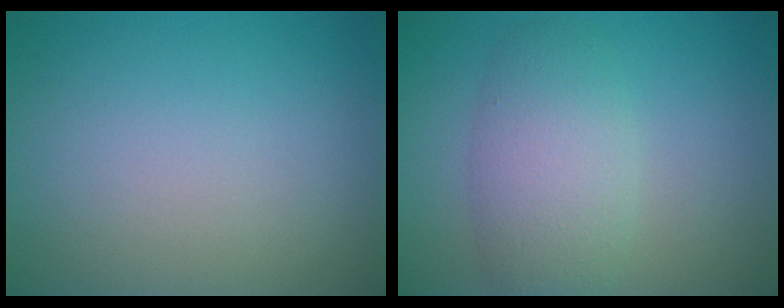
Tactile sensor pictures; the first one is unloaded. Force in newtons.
{"total": 4.7, "press": 4.7, "slide": 0.1}